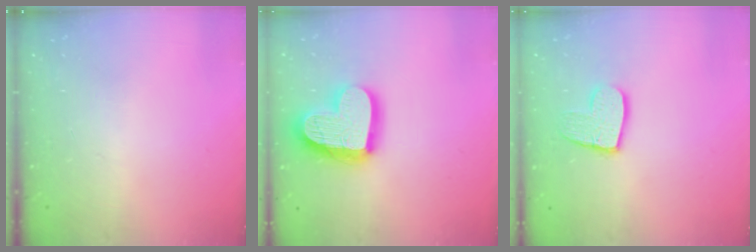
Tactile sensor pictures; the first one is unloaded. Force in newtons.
{"total": 20.5, "press": 20.4, "slide": 1.5}
{"total": 10.8, "press": 10.7, "slide": 0.7}